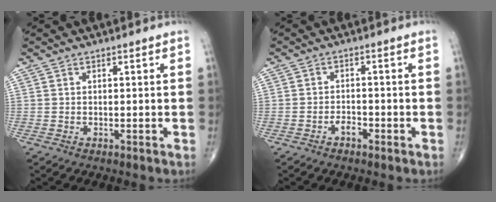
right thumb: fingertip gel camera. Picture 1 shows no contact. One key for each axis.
{"total": 2.2, "fx": -1.3, "fy": 1.2, "fz": 1.2, "tx": -0.015, "ty": 0.010, "tz": -0.025}